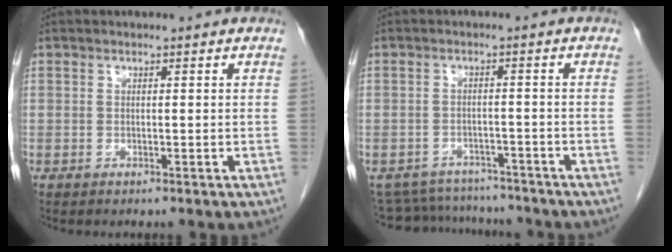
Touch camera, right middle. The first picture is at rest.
{"total": 9.2, "force": [-8.9, 2.6, 0.8], "torque": [-0.014, 0.010, -0.119]}